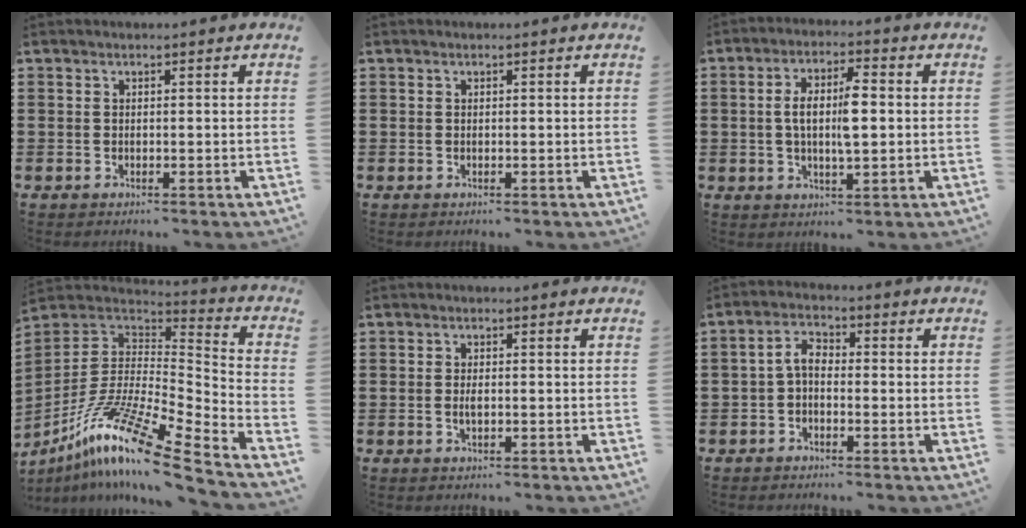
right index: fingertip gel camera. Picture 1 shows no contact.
{"total": 0.0}
{"total": 7.5, "force": [0.5, 2.4, 7.1], "torque": [-0.144, 0.001, 0.003]}
{"total": 15.0, "force": [-9.9, 1.4, 11.2], "torque": [-0.218, 0.013, -0.190]}
{"total": 1.5, "force": [0.0, 0.4, 1.4], "torque": [-0.027, -0.003, 0.002]}
{"total": 3.4, "force": [-0.8, 1.8, 2.7], "torque": [-0.068, 0.005, -0.021]}